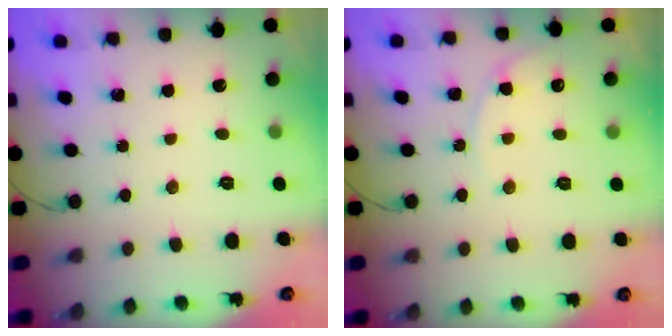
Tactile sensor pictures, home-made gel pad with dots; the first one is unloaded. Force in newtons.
{"total": 4.8, "press": 4.8, "slide": 0.5}